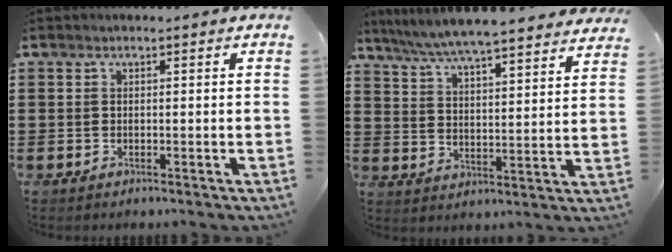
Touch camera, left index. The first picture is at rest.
{"total": 6.1, "force": [5.8, -0.3, 1.8], "torque": [-0.061, -0.038, 0.100]}